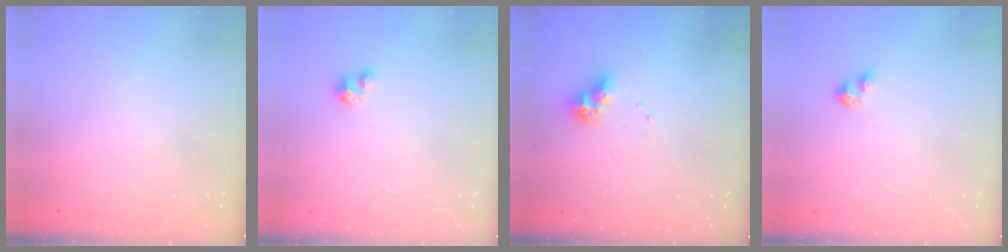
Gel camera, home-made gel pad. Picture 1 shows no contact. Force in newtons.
{"total": 1.7, "press": 1.7, "slide": 0.1}
{"total": 8.3, "press": 8.3, "slide": 1.1}
{"total": 3.0, "press": 2.9, "slide": 0.3}